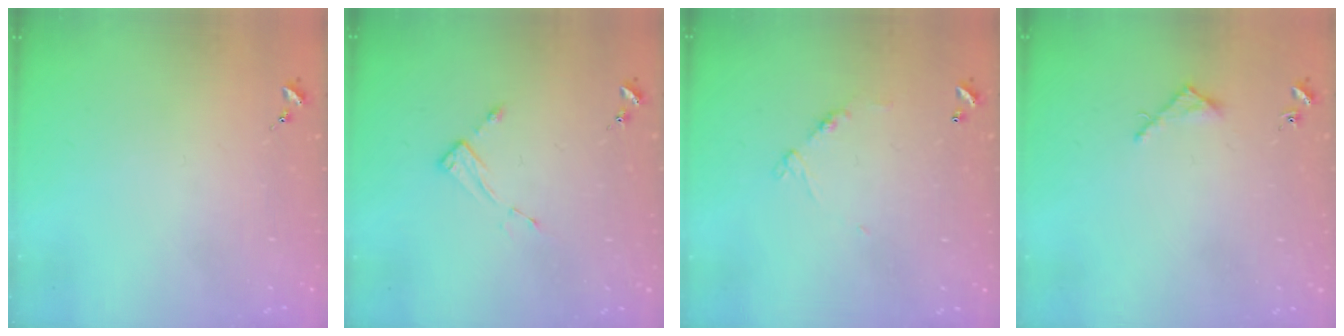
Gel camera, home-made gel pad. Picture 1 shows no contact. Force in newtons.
{"total": 3.9, "press": 3.9, "slide": 0.2}
{"total": 6.7, "press": 6.6, "slide": 0.5}
{"total": 3.3, "press": 3.3, "slide": 0.3}